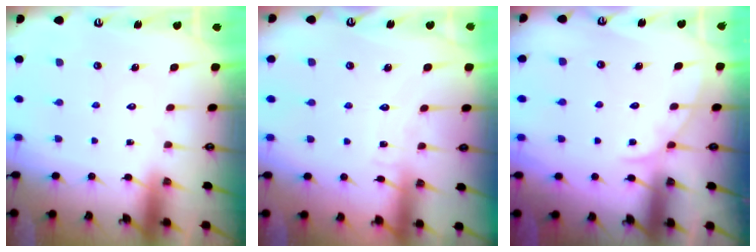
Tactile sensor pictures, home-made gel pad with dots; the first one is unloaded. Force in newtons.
{"total": 5.4, "press": 5.4, "slide": 0.6}
{"total": 2.9, "press": 2.9, "slide": 0.3}